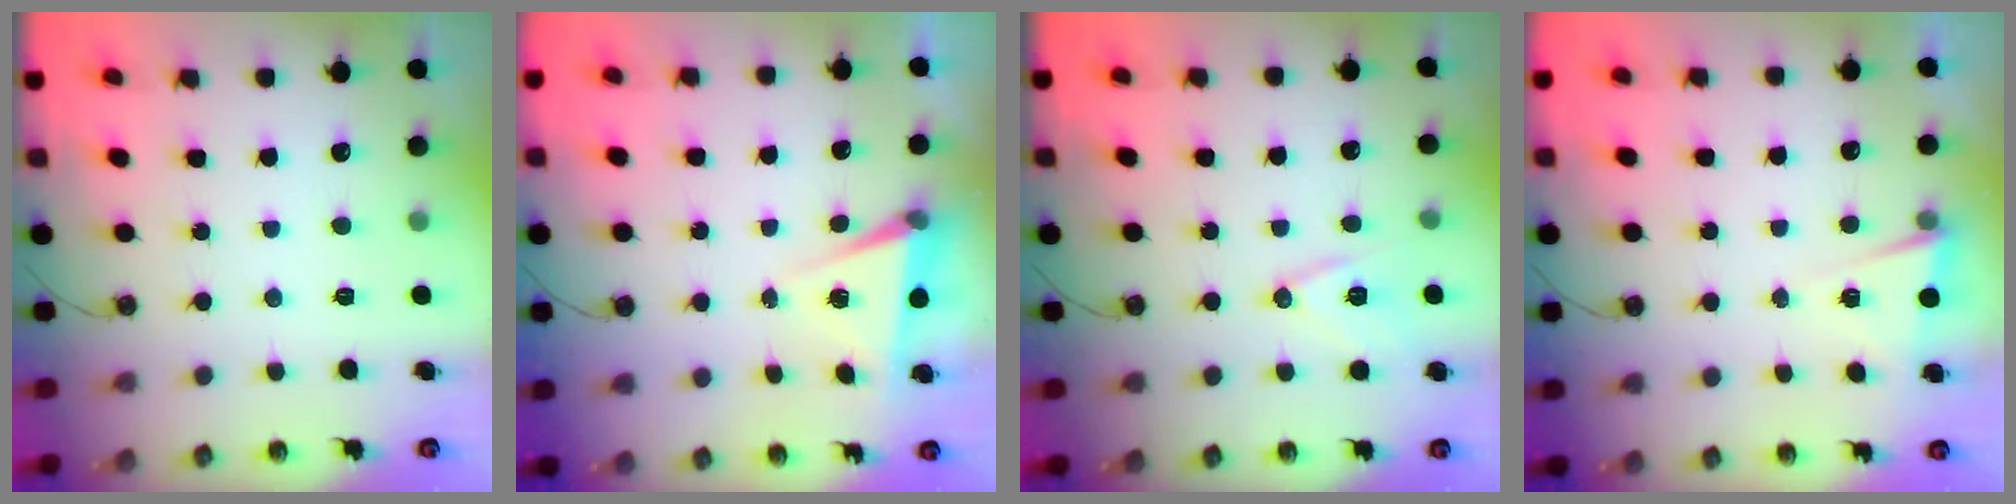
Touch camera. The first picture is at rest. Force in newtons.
{"total": 6.1, "press": 4.2, "slide": 4.3}
{"total": 10.1, "press": 9.5, "slide": 3.5}
{"total": 3.0, "press": 2.8, "slide": 0.9}